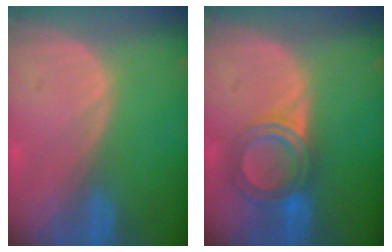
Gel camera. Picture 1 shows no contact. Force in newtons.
{"total": 6.0, "press": 5.6, "slide": 2.0}